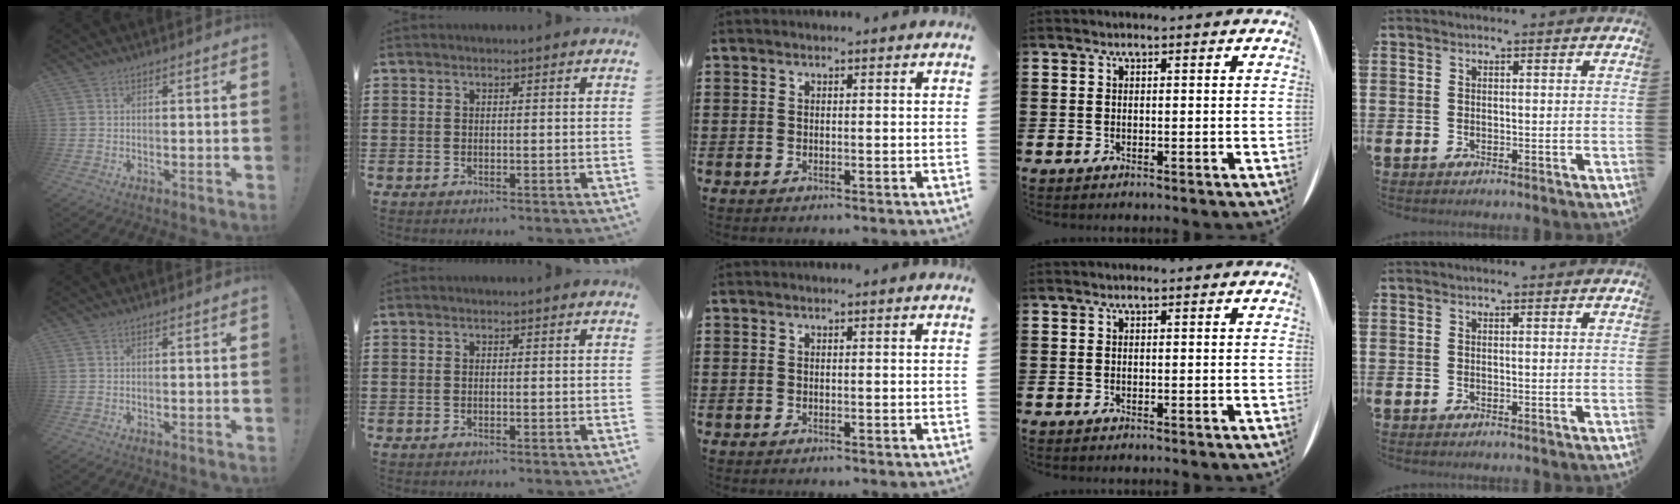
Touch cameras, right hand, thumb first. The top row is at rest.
{}